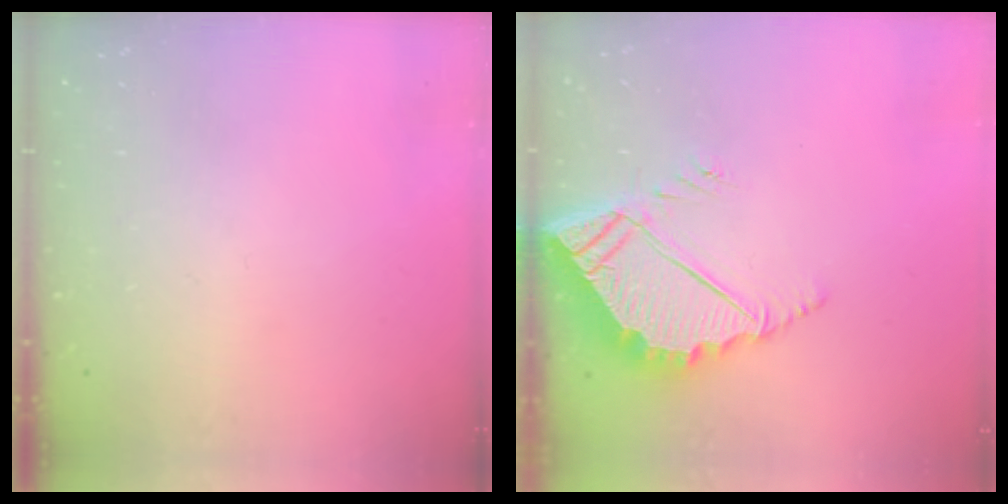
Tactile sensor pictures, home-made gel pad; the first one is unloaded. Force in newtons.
{"total": 7.8, "press": 7.7, "slide": 0.5}